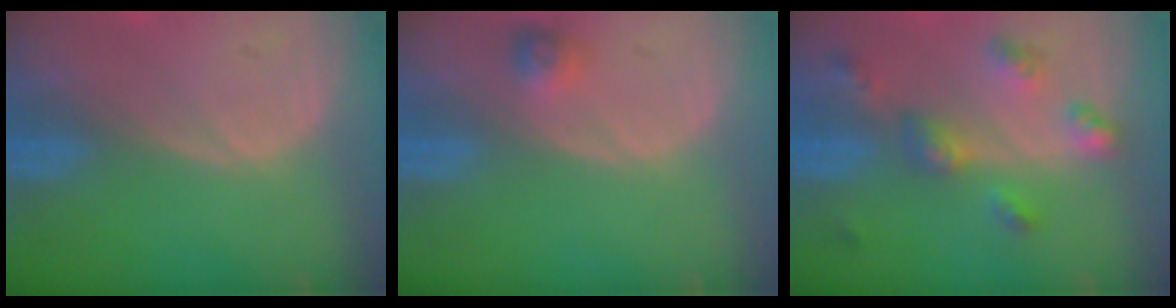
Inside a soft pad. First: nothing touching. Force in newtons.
{"total": 2.5, "press": 2.3, "slide": 1.0}
{"total": 6.6, "press": 5.8, "slide": 3.2}